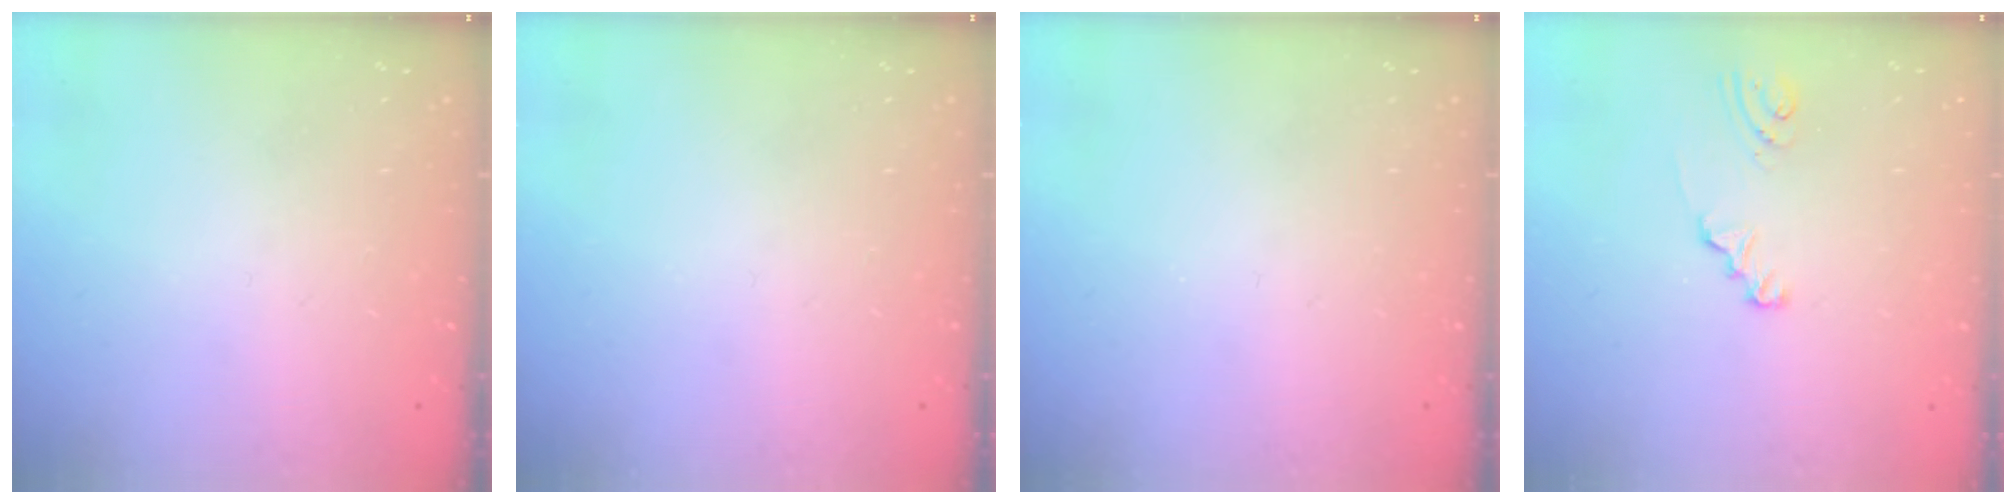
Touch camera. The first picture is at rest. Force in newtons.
{"total": 0.0}
{"total": 0.0}
{"total": 1.9, "press": 1.9, "slide": 0.2}